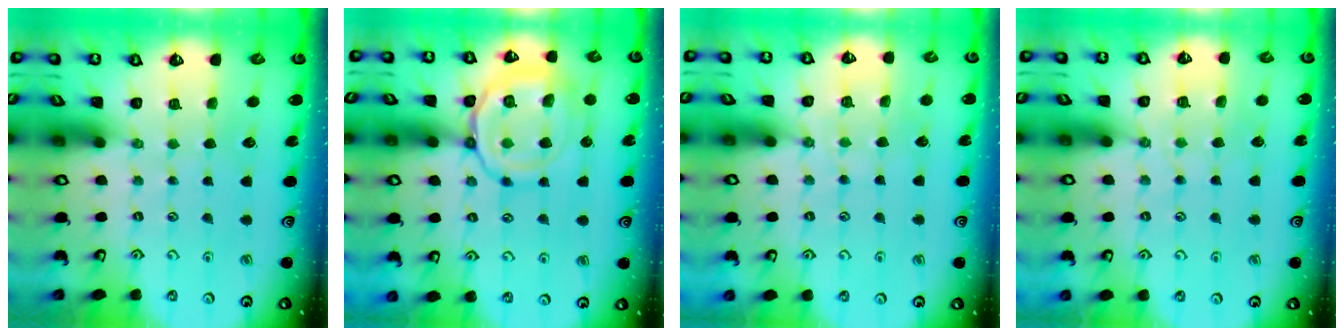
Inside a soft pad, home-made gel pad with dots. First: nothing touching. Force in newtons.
{"total": 14.4, "press": 14.4, "slide": 1.1}
{"total": 5.8, "press": 5.7, "slide": 0.8}
{"total": 5.7, "press": 5.7, "slide": 0.7}